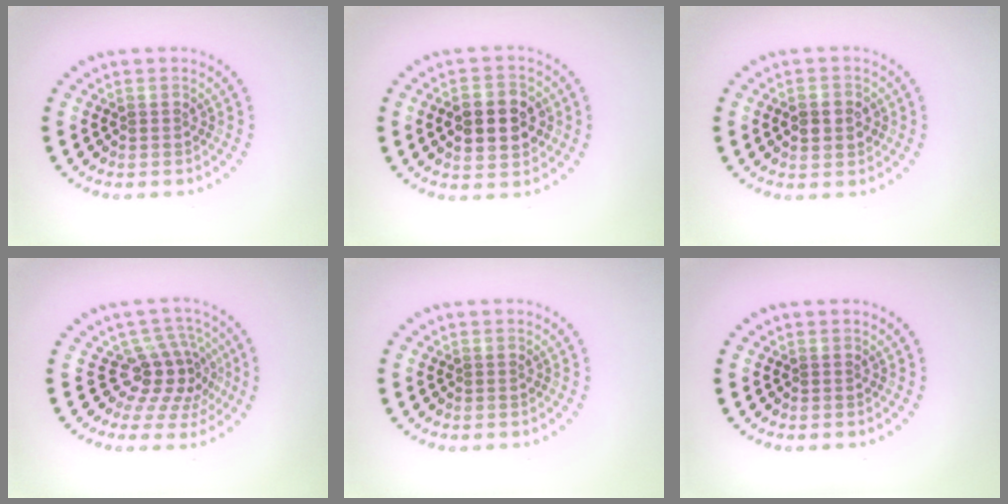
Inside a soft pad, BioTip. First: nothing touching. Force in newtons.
{"total": 5.2, "press": 5.2, "slide": 0.4}
{"total": 2.1, "press": 2.1, "slide": 0.3}
{"total": 3.9, "press": 2.7, "slide": 2.9}
{"total": 0.0}
{"total": 0.0}